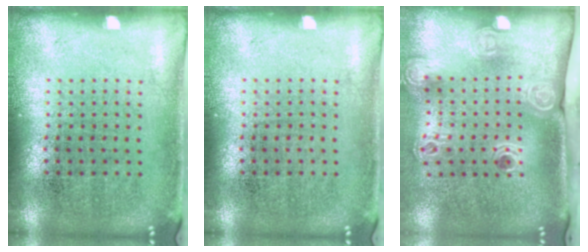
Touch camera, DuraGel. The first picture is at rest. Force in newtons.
{"total": 0.0}
{"total": 2.4, "press": 1.7, "slide": 1.7}